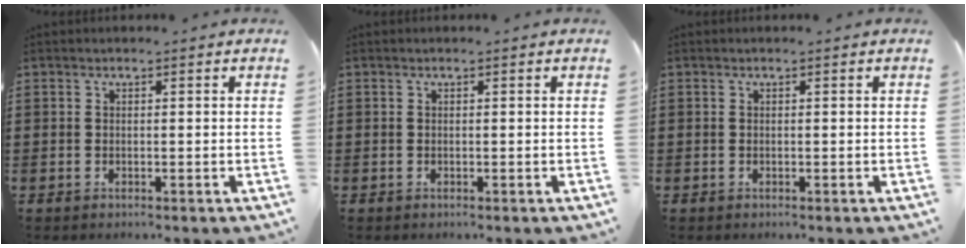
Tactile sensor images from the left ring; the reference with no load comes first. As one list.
[{"total": 0.0}, {"total": 0.0}]